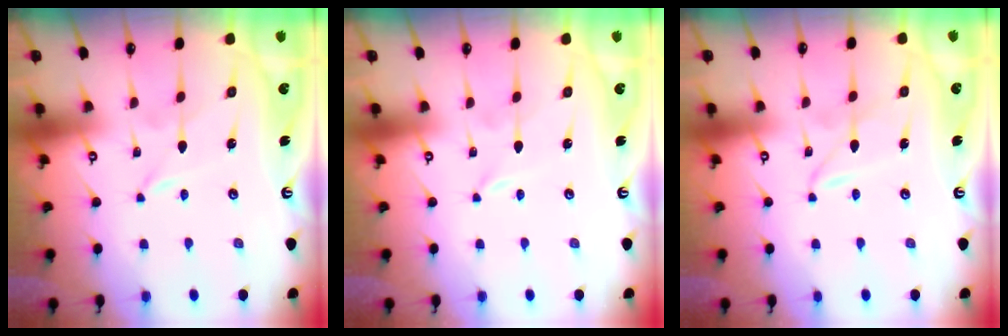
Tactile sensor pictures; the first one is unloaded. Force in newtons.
{"total": 0.0}
{"total": 2.2, "press": 2.2, "slide": 0.2}